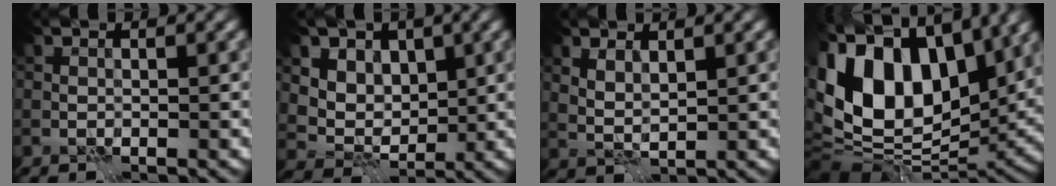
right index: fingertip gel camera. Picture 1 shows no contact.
{"total": 8.2, "force": [3.9, 6.3, 3.6], "torque": [-0.054, -0.002, 0.064]}
{"total": 2.0, "force": [1.3, 0.6, 1.4], "torque": [-0.031, -0.002, 0.030]}
{"total": 15.3, "force": [4.8, 9.6, 11.0], "torque": [-0.230, 0.027, 0.083]}